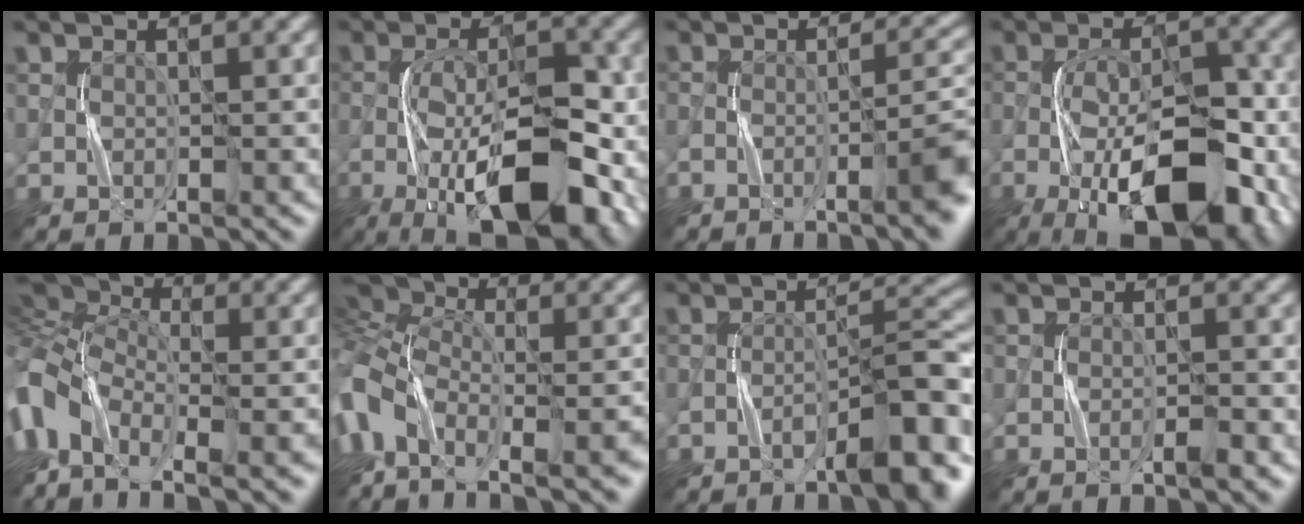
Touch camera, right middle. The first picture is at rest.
{"total": 12.1, "force": [-5.0, 4.7, 10.0], "torque": [-0.177, -0.006, -0.079]}
{"total": 5.3, "force": [-2.9, 1.0, 4.3], "torque": [-0.050, 0.009, -0.051]}
{"total": 13.2, "force": [-6.2, 5.3, 10.3], "torque": [-0.181, -0.004, -0.104]}
{"total": 10.8, "force": [-3.5, 6.0, 8.3], "torque": [-0.192, -0.001, -0.047]}
{"total": 11.6, "force": [-5.4, 5.7, 8.5], "torque": [-0.199, -0.008, -0.082]}
{"total": 7.1, "force": [-4.4, 1.6, 5.4], "torque": [-0.071, 0.017, -0.068]}
{"total": 1.5, "force": [-0.8, 0.3, 1.2], "torque": [-0.014, 0.006, -0.016]}